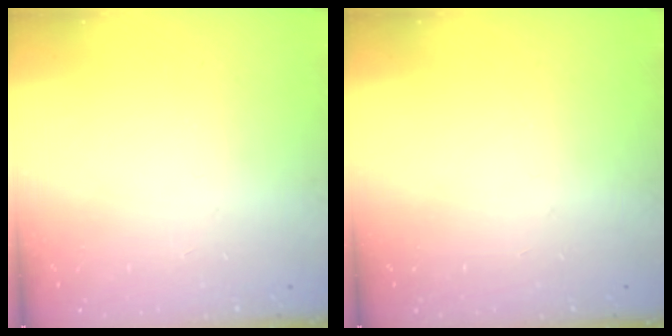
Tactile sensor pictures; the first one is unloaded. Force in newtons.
{"total": 0.0}